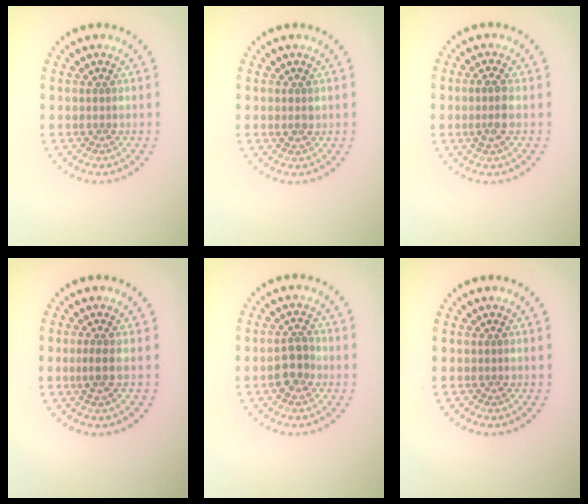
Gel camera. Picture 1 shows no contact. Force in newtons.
{"total": 1.0, "press": 0.9, "slide": 0.4}
{"total": 1.9, "press": 1.8, "slide": 0.7}
{"total": 1.5, "press": 1.1, "slide": 1.0}
{"total": 2.7, "press": 2.7, "slide": 0.6}
{"total": 0.0}